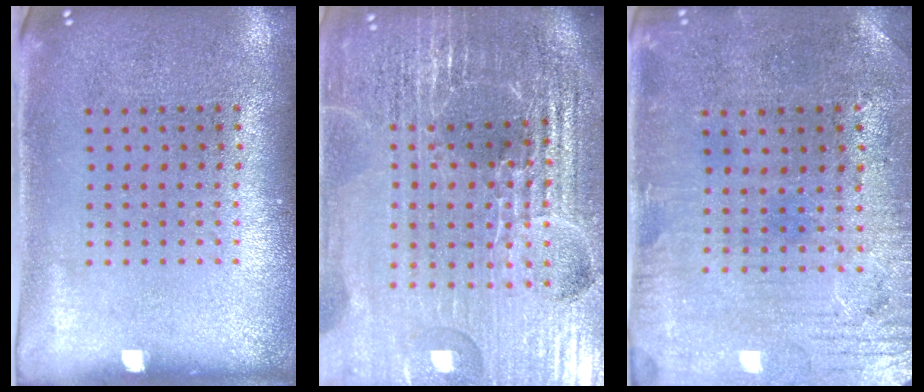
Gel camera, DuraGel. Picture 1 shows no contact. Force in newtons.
{"total": 6.9, "press": 6.0, "slide": 3.5}
{"total": 0.7, "press": 0.5, "slide": 0.5}